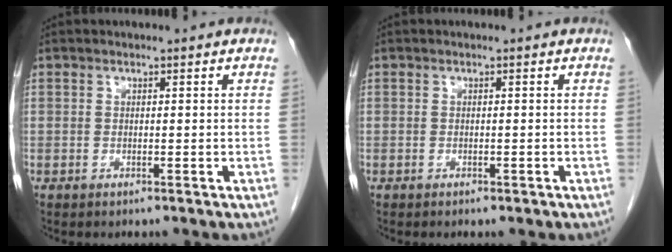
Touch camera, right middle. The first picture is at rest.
{"total": 0.8, "force": [-0.6, 0.3, 0.5], "torque": [-0.008, 0.000, -0.004]}